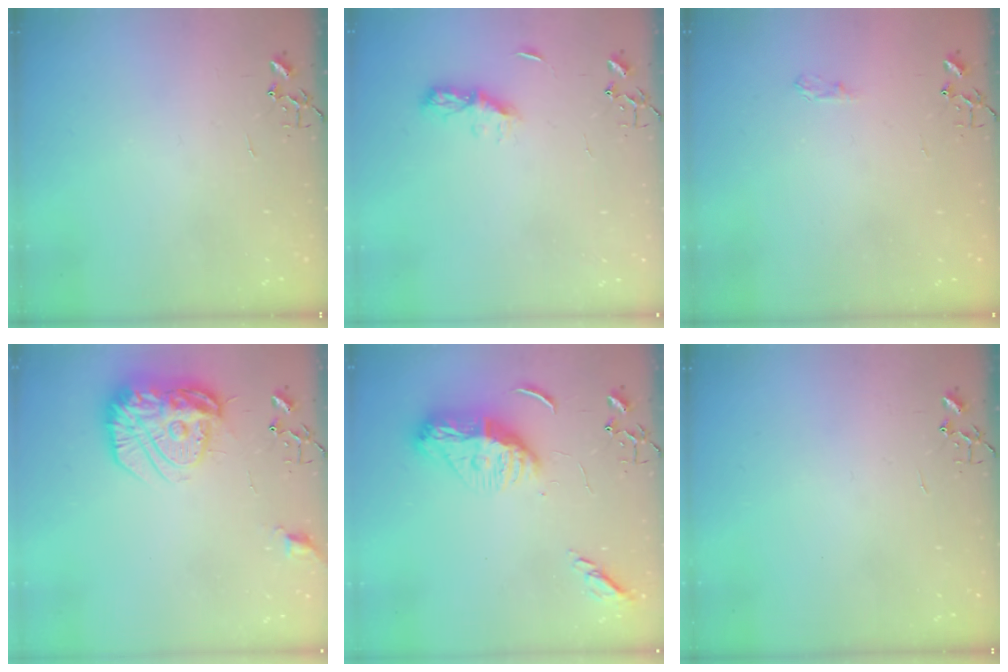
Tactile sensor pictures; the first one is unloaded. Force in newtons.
{"total": 6.4, "press": 6.3, "slide": 0.7}
{"total": 6.8, "press": 6.8, "slide": 0.6}
{"total": 17.7, "press": 17.6, "slide": 1.4}
{"total": 13.7, "press": 13.6, "slide": 1.2}
{"total": 0.0}